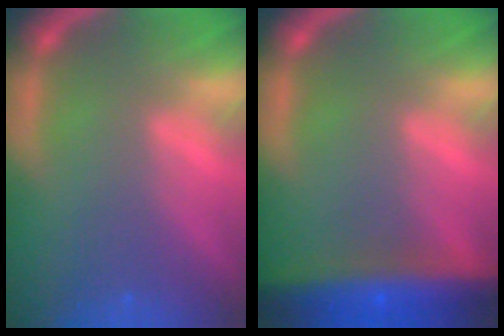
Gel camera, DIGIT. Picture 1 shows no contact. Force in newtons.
{"total": 10.0}